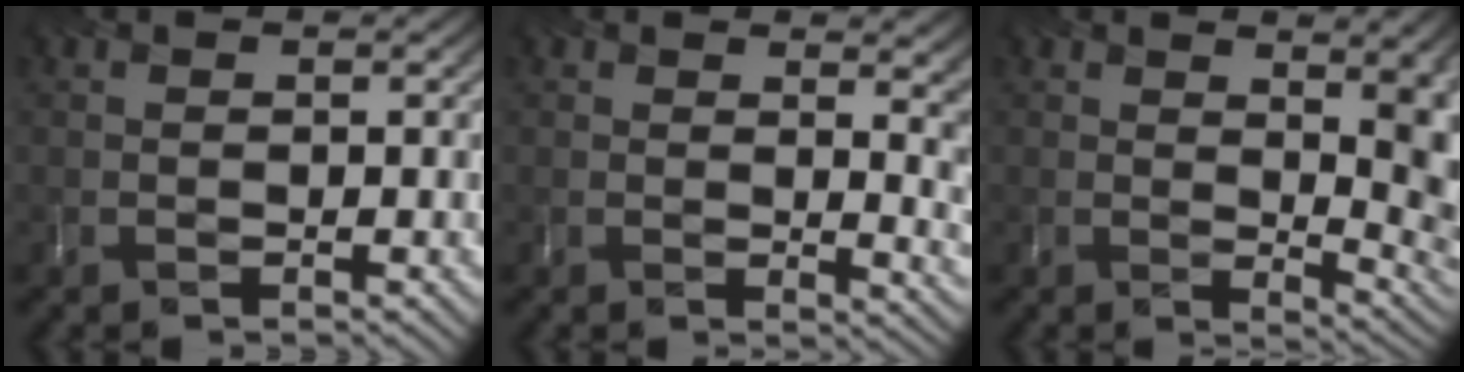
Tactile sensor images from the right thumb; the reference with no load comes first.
{"total": 10.7, "force": [2.9, 4.8, 9.1], "torque": [-0.097, 0.025, 0.035]}
{"total": 10.6, "force": [2.3, 4.2, 9.5], "torque": [-0.096, 0.019, 0.031]}